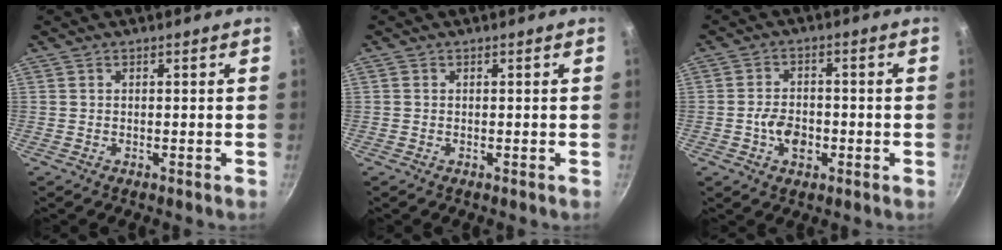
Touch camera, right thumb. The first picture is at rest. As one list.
[{"total": 0.0}, {"total": 5.8, "force": [-1.8, 3.7, 4.0], "torque": [-0.058, 0.013, -0.033]}]